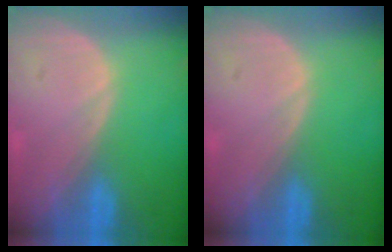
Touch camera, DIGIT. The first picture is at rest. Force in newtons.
{"total": 0.0}